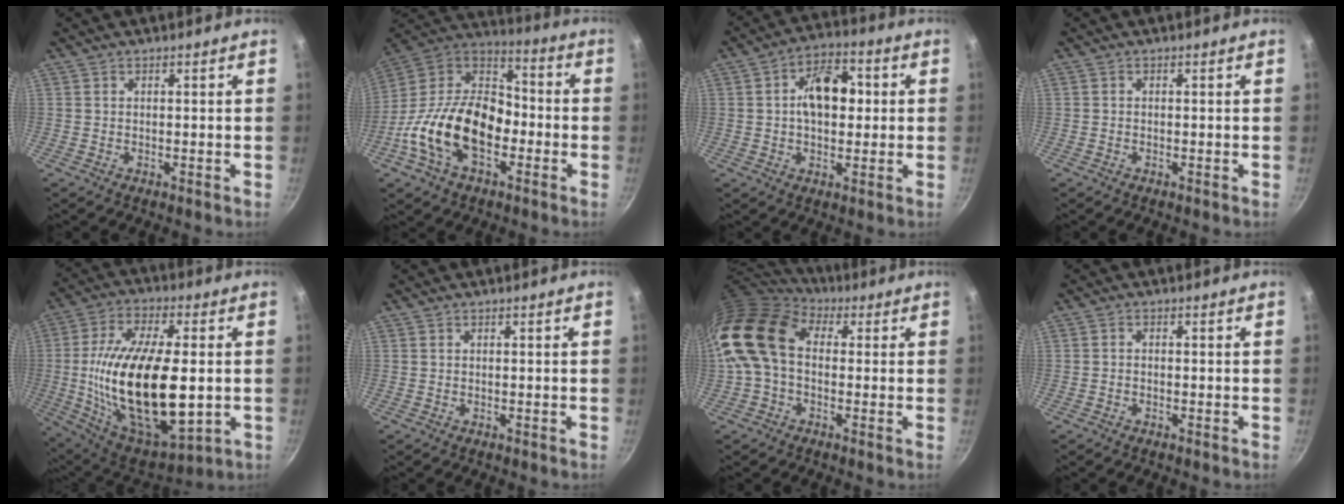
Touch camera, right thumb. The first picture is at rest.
{"total": 22.2, "force": [-6.2, 13.7, 16.3], "torque": [-0.265, 0.052, -0.133]}
{"total": 10.7, "force": [1.2, 6.8, 8.2], "torque": [-0.091, 0.016, 0.006]}
{"total": 0.0}
{"total": 27.5, "force": [-1.3, 12.6, 24.5], "torque": [-0.452, 0.000, -0.012]}
{"total": 0.0}
{"total": 14.5, "force": [1.2, 10.2, 10.3], "torque": [-0.185, 0.023, 0.002]}
{"total": 0.9, "force": [-0.6, 0.5, 0.5], "torque": [-0.011, 0.006, -0.013]}